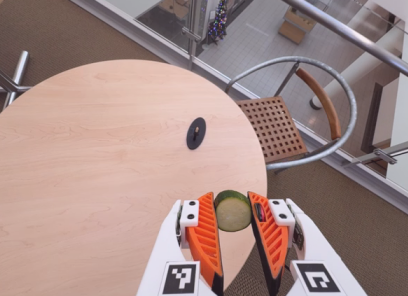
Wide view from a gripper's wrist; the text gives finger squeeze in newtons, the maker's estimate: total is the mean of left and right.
{"total": 8.3, "left": 8.3, "right": 8.3}